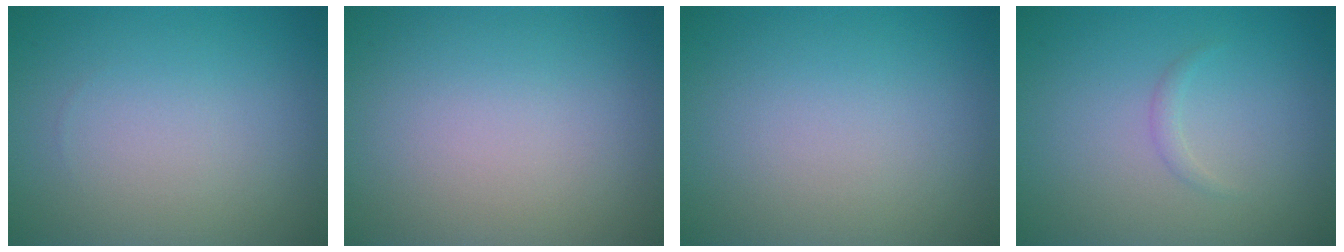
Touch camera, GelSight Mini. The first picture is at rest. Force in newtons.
{"total": 0.0}
{"total": 0.0}
{"total": 0.8, "press": 0.8, "slide": 0.0}